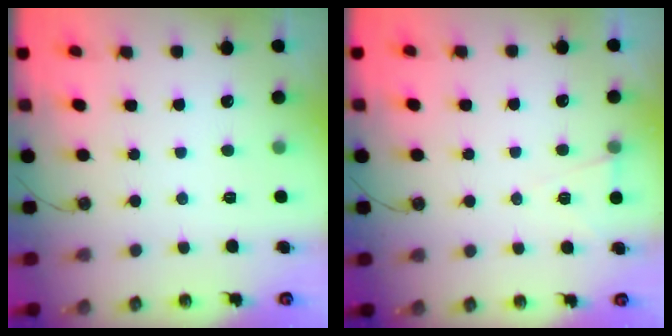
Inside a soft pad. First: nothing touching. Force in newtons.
{"total": 5.7, "press": 3.7, "slide": 4.3}